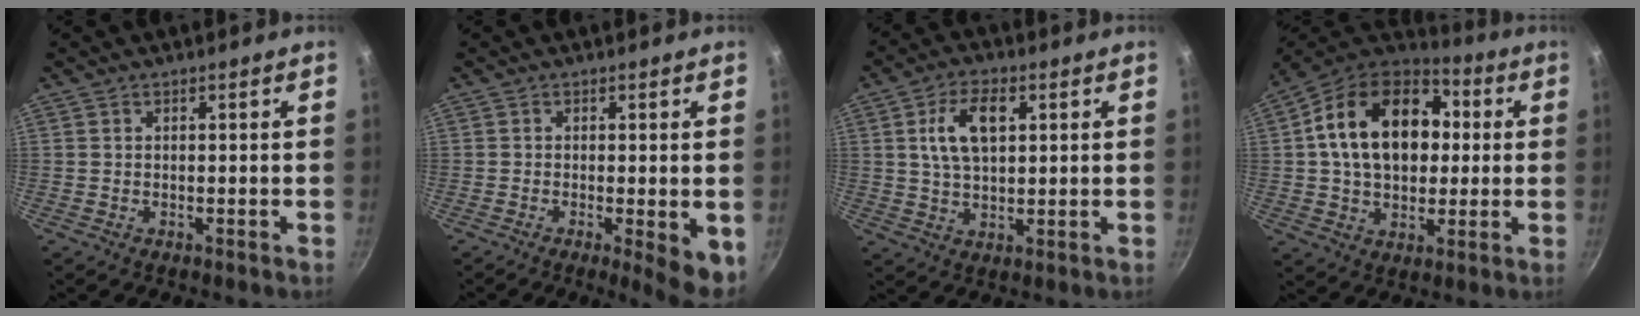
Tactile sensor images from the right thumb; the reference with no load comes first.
{"total": 6.2, "force": [-1.5, 1.5, 5.8], "torque": [-0.070, -0.007, -0.016]}
{"total": 9.2, "force": [2.5, 5.2, 7.2], "torque": [-0.116, 0.004, 0.044]}
{"total": 21.9, "force": [3.3, 15.2, 15.4], "torque": [-0.229, 0.029, 0.043]}